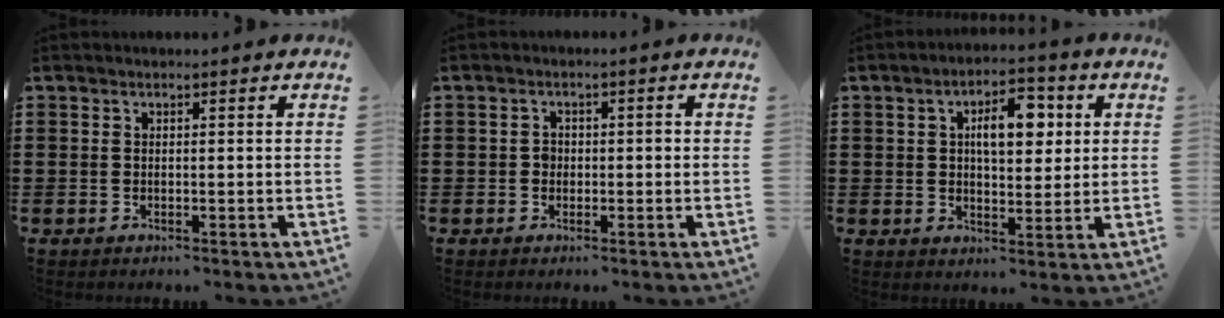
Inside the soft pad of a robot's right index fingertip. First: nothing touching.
{"total": 1.6, "force": [-0.4, 1.2, 1.0], "torque": [-0.020, 0.004, -0.009]}
{"total": 7.4, "force": [2.0, 3.6, 6.1], "torque": [-0.096, 0.002, 0.023]}